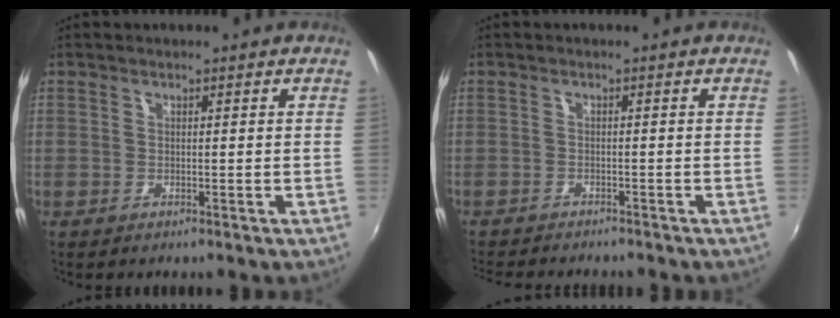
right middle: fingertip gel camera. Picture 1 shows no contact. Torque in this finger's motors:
{"motor_torque": [0.95, -1.18, 0.12, 0.06]}